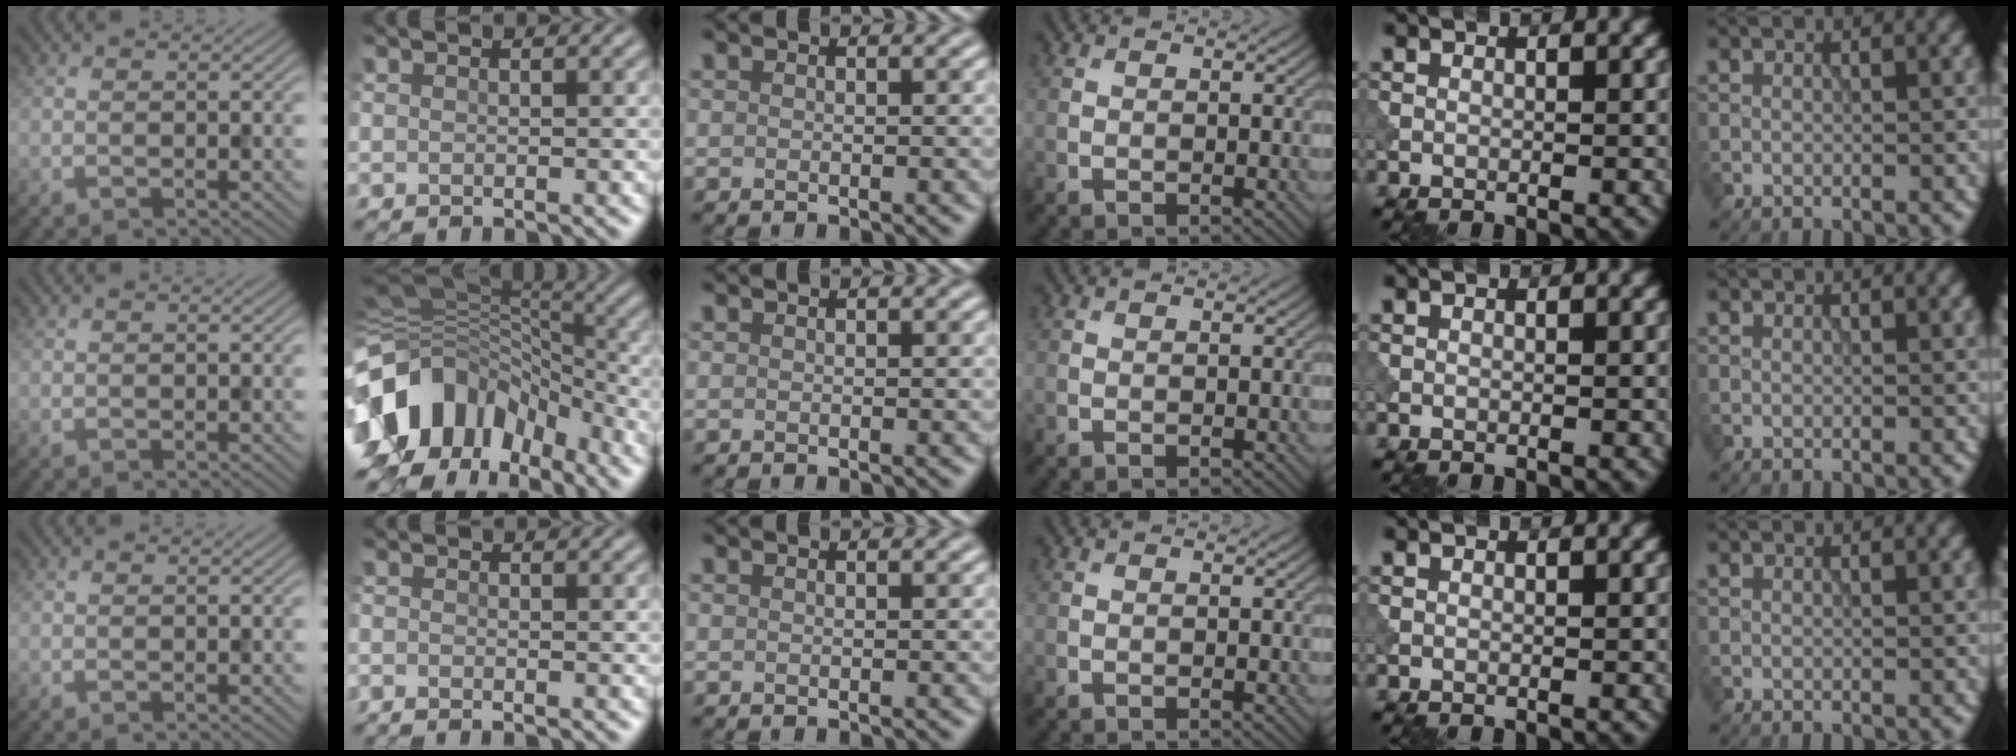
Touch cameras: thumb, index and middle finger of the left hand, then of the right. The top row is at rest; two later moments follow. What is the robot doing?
{"motion": "press", "object": "tv remote"}